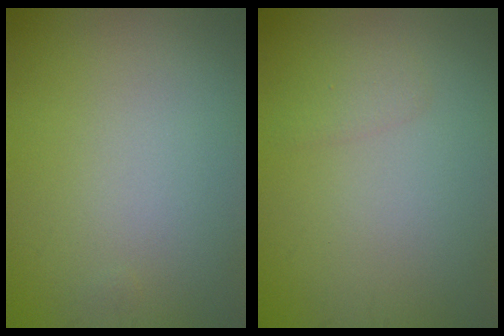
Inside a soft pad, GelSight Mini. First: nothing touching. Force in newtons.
{"total": 1.0, "press": 1.0, "slide": 0.1}